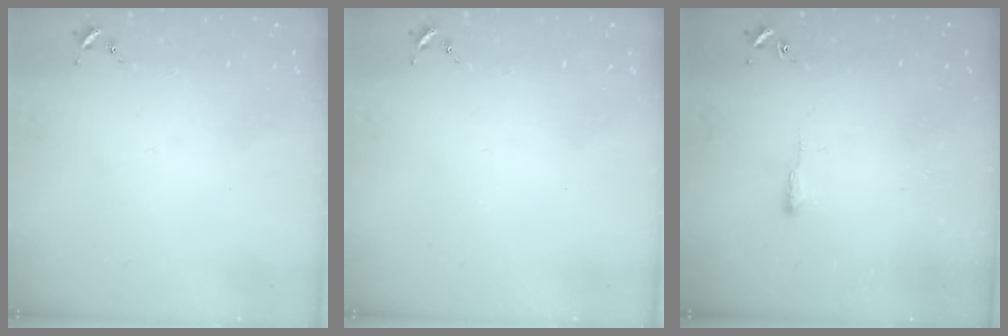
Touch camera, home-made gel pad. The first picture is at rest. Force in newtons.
{"total": 0.0}
{"total": 2.4, "press": 2.4, "slide": 0.4}